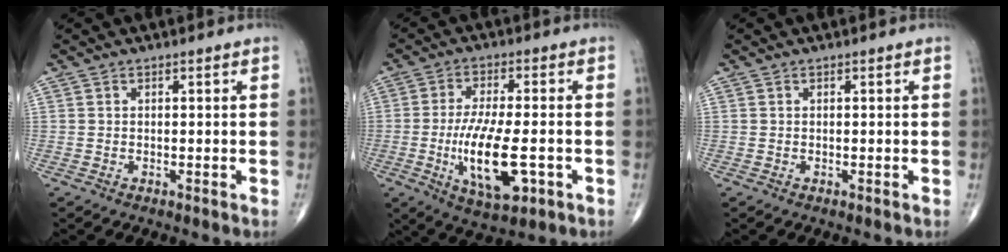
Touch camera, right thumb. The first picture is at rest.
{"total": 13.3, "force": [-3.2, 4.8, 12.0], "torque": [-0.217, -0.006, -0.047]}
{"total": 0.0}